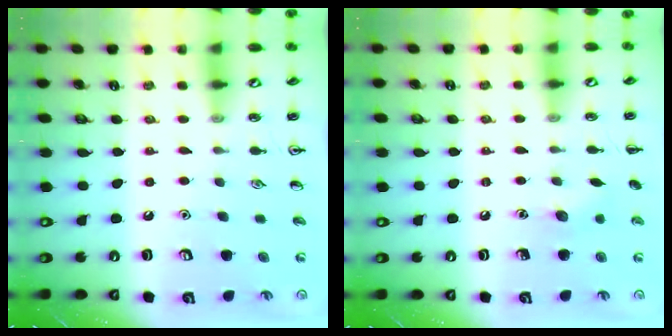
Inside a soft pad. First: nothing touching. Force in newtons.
{"total": 5.3, "press": 5.1, "slide": 1.6}